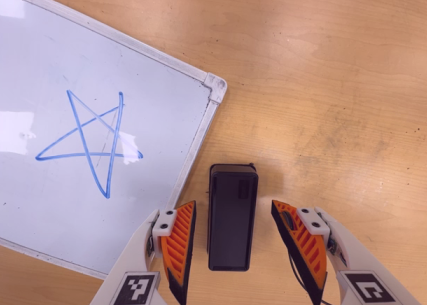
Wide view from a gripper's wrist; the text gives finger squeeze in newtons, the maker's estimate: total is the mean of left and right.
{"total": 0.0}